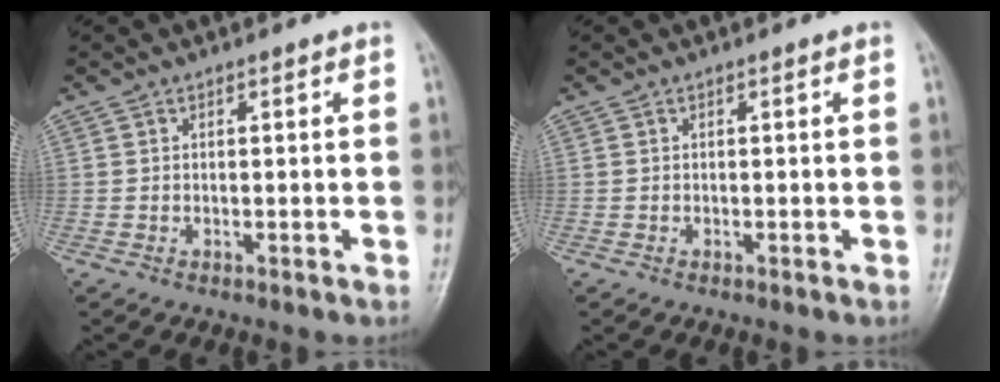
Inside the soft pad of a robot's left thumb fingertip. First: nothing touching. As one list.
[{"total": 0.0}]